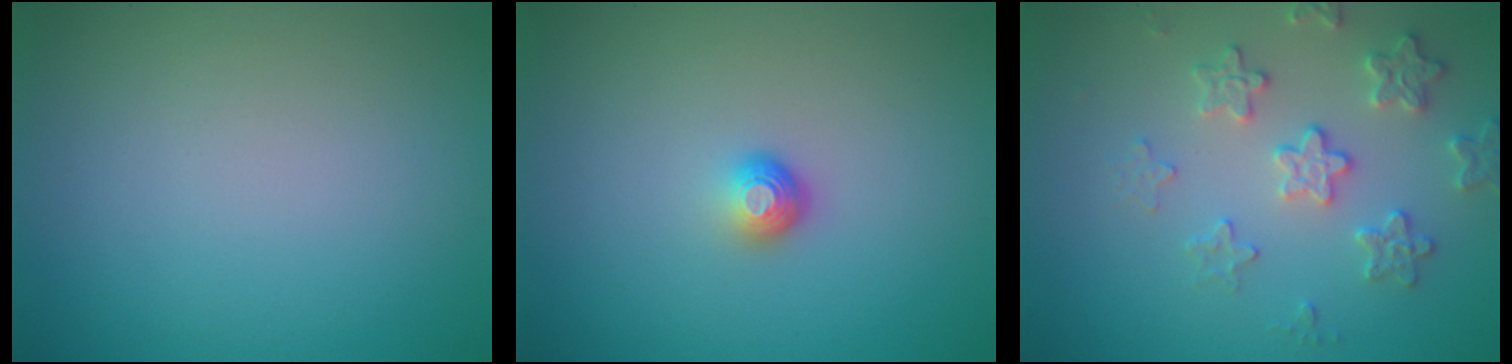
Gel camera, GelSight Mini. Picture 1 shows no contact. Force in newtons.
{"total": 1.7, "press": 1.2, "slide": 1.2}
{"total": 3.2, "press": 3.2, "slide": 0.5}